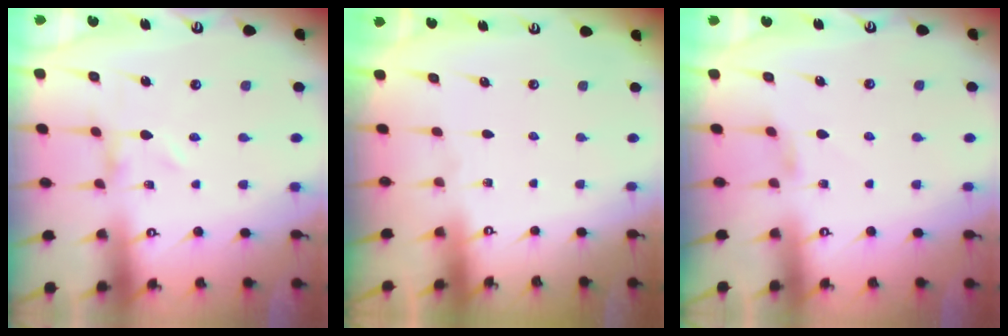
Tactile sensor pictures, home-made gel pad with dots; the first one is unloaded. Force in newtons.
{"total": 0.0}
{"total": 2.2, "press": 2.1, "slide": 0.5}